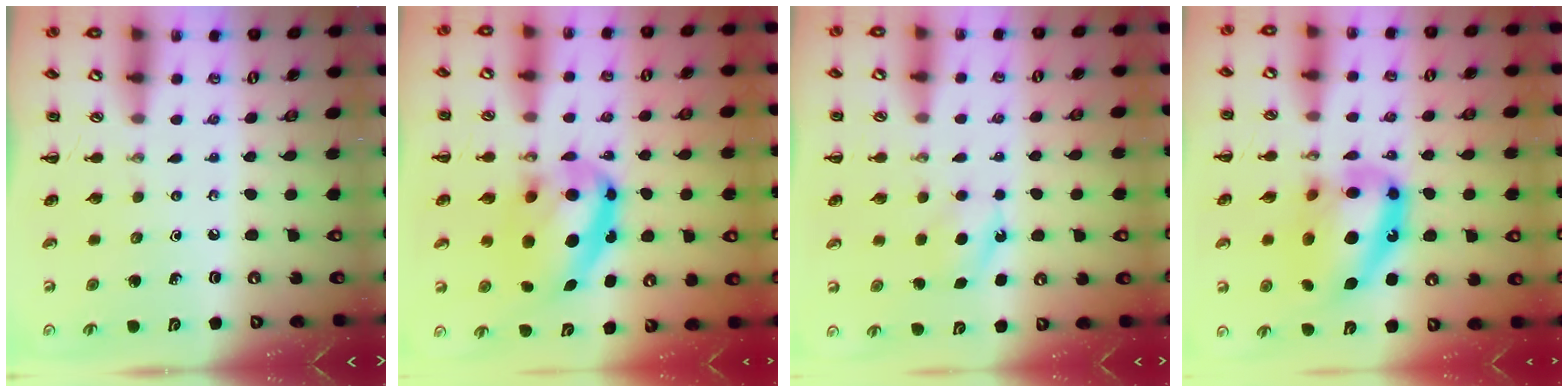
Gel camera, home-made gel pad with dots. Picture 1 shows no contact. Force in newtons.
{"total": 13.6, "press": 13.2, "slide": 2.9}
{"total": 5.3, "press": 5.0, "slide": 1.5}
{"total": 16.9, "press": 16.3, "slide": 4.4}